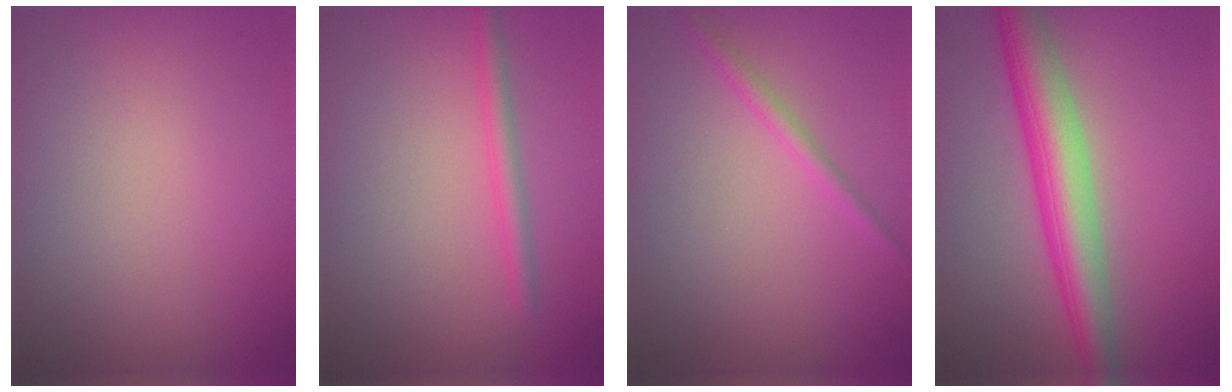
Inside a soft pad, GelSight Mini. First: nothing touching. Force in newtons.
{"total": 1.9, "press": 1.9, "slide": 0.2}
{"total": 1.5, "press": 1.5, "slide": 0.1}
{"total": 6.3, "press": 6.3, "slide": 0.1}